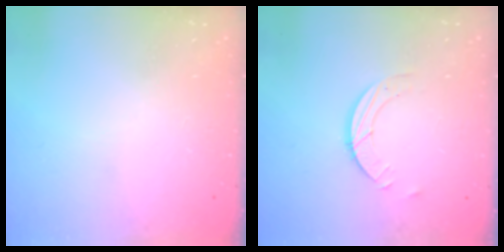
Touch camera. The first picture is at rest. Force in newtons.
{"total": 4.0, "press": 4.0, "slide": 0.4}